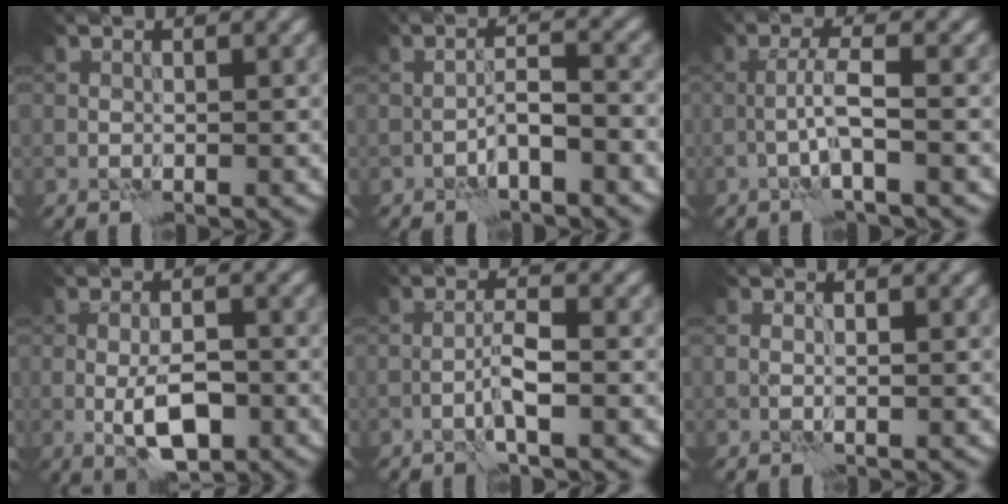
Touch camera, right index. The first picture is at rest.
{"total": 2.6, "force": [-1.2, 0.6, 2.3], "torque": [-0.043, 0.010, -0.027]}
{"total": 2.7, "force": [-0.8, 0.1, 2.6], "torque": [-0.050, 0.011, -0.022]}
{"total": 4.6, "force": [-1.5, 1.8, 4.0], "torque": [-0.073, -0.002, -0.026]}
{"total": 2.5, "force": [-0.8, 0.2, 2.3], "torque": [-0.042, 0.008, -0.019]}
{"total": 0.7, "force": [0.1, 0.1, 0.7], "torque": [-0.015, -0.004, 0.001]}